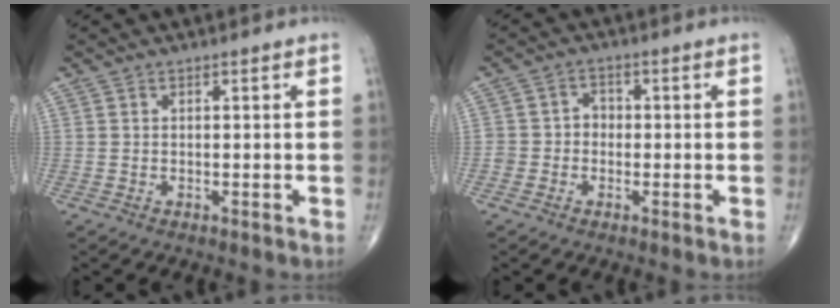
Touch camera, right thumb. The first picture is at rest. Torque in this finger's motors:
{"motor_torque": [0.24, 0.13, 0.34, -0.04, -0.02]}